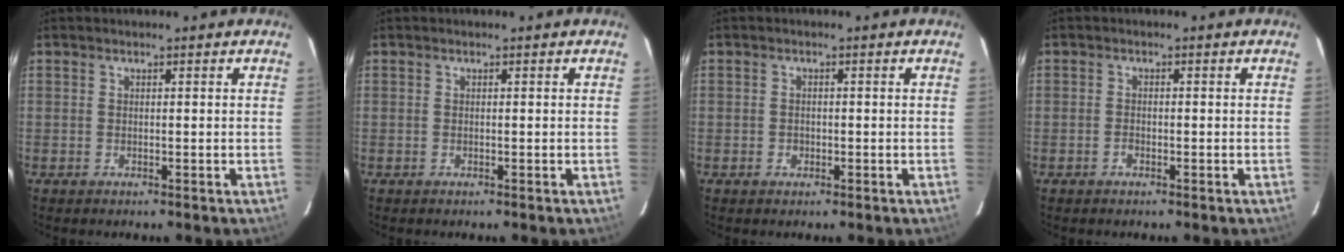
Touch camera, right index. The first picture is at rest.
{"total": 0.0}
{"total": 1.3, "force": [-0.5, 1.1, 0.4], "torque": [-0.007, 0.000, -0.007]}
{"total": 1.1, "force": [-0.7, 0.6, 0.6], "torque": [-0.011, 0.002, -0.014]}